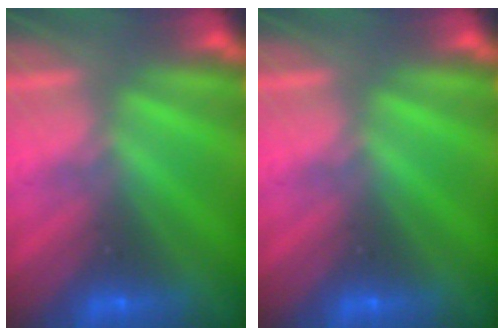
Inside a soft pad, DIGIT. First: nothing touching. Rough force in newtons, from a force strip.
{"total": 0.0}